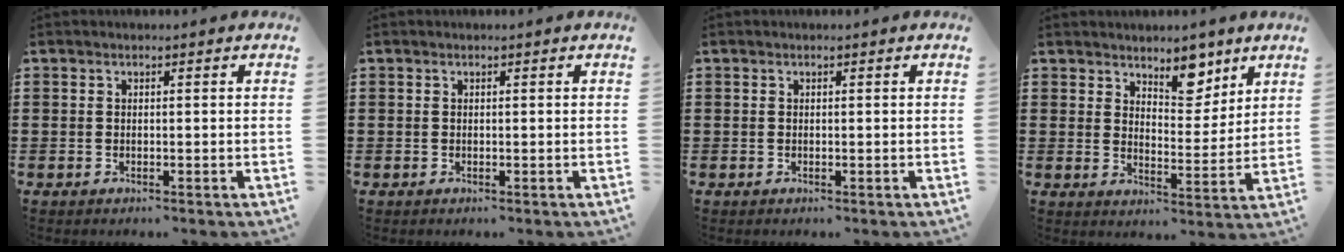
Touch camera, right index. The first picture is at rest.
{"total": 0.0}
{"total": 0.0}
{"total": 6.8, "force": [5.5, 3.1, 2.5], "torque": [-0.037, -0.023, 0.095]}